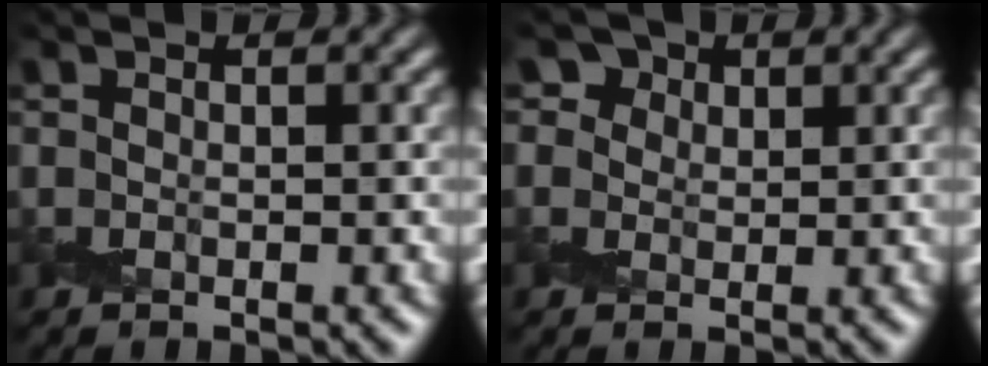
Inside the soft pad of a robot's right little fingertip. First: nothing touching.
{"total": 4.3, "force": [2.5, 3.1, 1.6], "torque": [-0.040, 0.006, 0.028]}